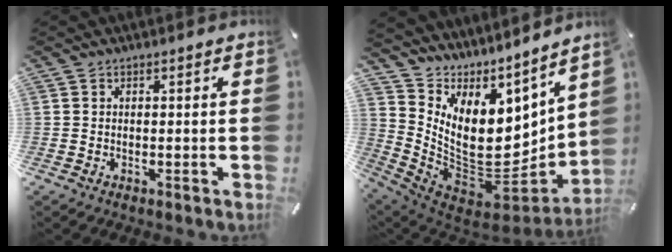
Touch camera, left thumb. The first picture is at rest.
{"total": 15.4, "force": [1.9, 11.6, 10.0], "torque": [-0.201, -0.076, 0.044]}